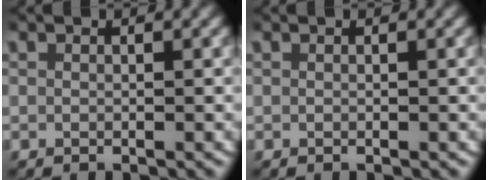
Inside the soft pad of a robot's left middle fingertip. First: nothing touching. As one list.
[{"total": 0.0}]